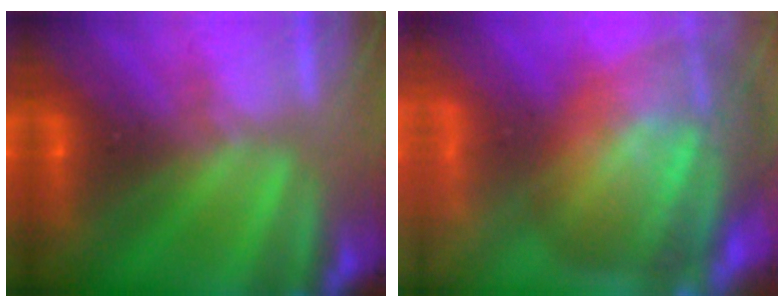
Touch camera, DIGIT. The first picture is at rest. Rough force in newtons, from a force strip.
{"total": 7.6}